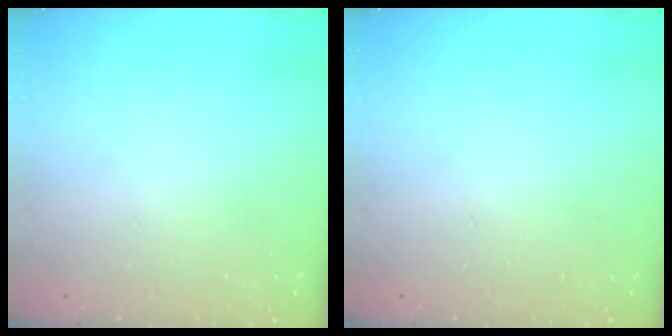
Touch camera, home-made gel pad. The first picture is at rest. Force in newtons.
{"total": 0.0}